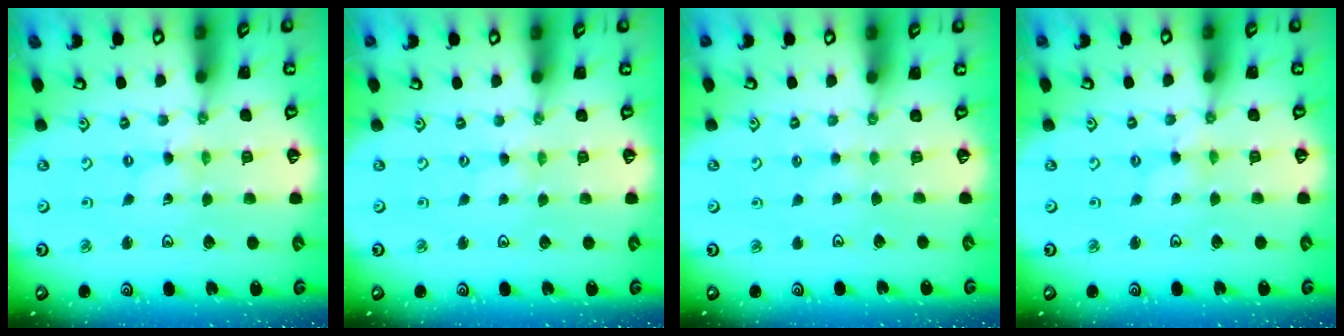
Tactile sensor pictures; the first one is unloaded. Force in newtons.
{"total": 0.0}
{"total": 1.1, "press": 1.1, "slide": 0.3}
{"total": 0.0}